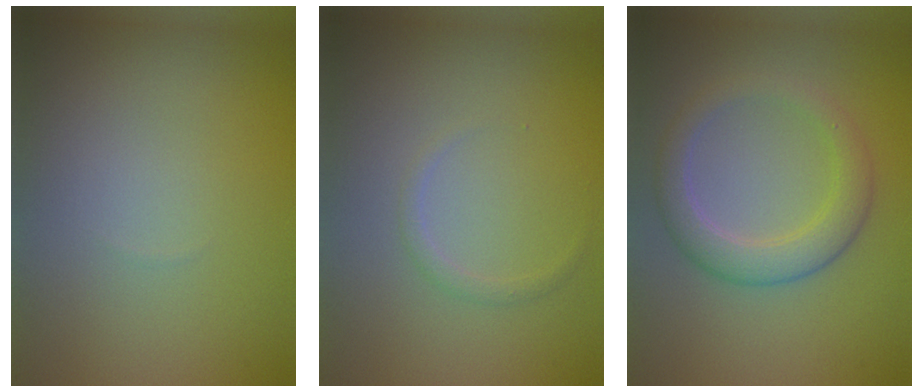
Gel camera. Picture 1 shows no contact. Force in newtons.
{"total": 0.8, "press": 0.8, "slide": 0.0}
{"total": 3.7, "press": 3.7, "slide": 0.3}